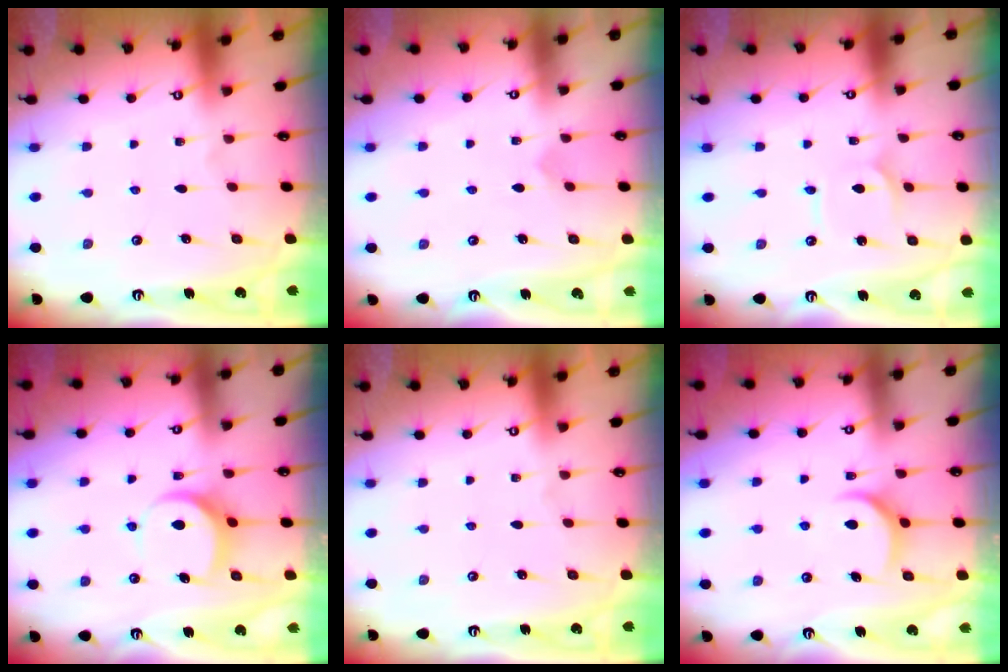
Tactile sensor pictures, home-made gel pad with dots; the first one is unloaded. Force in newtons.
{"total": 2.8, "press": 2.8, "slide": 0.3}
{"total": 1.6, "press": 1.6, "slide": 0.0}
{"total": 6.9, "press": 6.9, "slide": 0.9}
{"total": 0.0}
{"total": 6.6, "press": 6.6, "slide": 0.4}